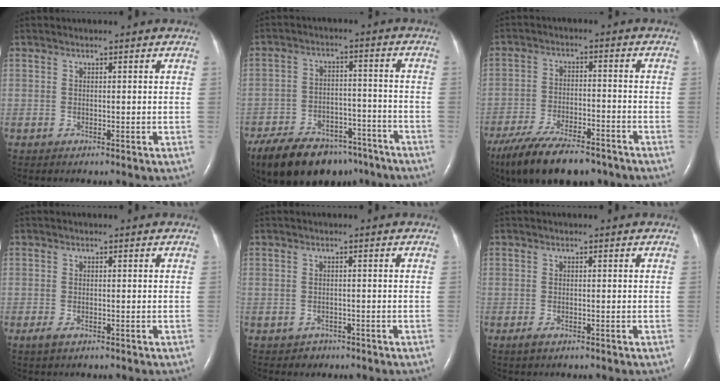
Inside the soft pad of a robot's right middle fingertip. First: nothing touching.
{"total": 19.2, "force": [-14.8, 9.0, 8.2], "torque": [-0.175, -0.007, -0.218]}
{"total": 16.1, "force": [-12.5, 4.9, 8.8], "torque": [-0.173, -0.019, -0.204]}
{"total": 1.4, "force": [-0.7, 0.5, 1.0], "torque": [-0.027, -0.003, -0.012]}
{"total": 1.4, "force": [-0.9, 1.0, -0.1], "torque": [-0.003, 0.004, -0.011]}
{"total": 1.1, "force": [-0.7, 0.4, 0.8], "torque": [-0.022, -0.003, -0.012]}